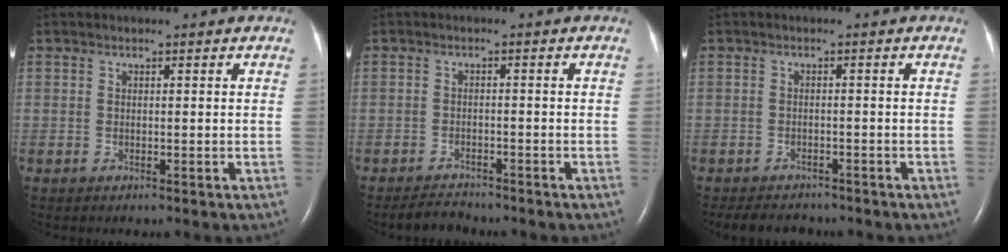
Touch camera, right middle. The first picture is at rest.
{"total": 2.7, "force": [-2.6, 0.6, 0.4], "torque": [-0.016, -0.010, -0.044]}
{"total": 6.3, "force": [-5.6, 2.2, 1.7], "torque": [-0.028, -0.007, -0.076]}